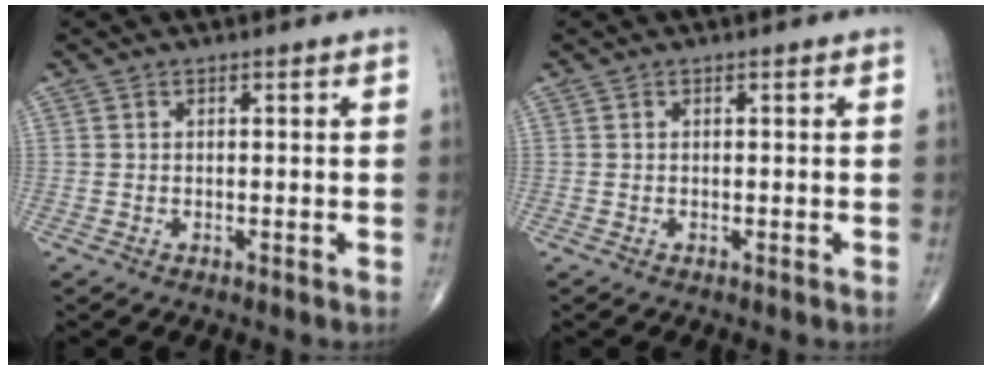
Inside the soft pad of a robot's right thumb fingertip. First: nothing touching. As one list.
[{"total": 0.0}]